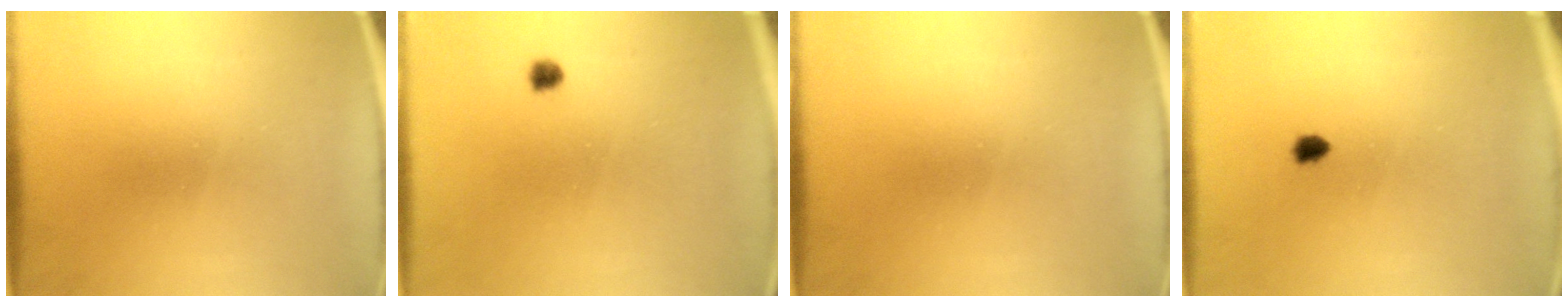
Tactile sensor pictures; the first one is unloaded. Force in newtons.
{"total": 1.2}
{"total": 0.0}
{"total": 1.1}